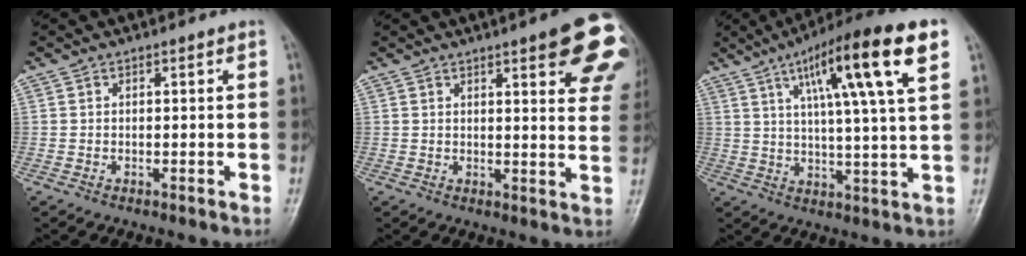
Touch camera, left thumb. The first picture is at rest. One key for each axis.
{"total": 15.3, "fx": 8.1, "fy": 3.8, "fz": 12.4, "tx": -0.127, "ty": -0.028, "tz": 0.087}
{"total": 18.1, "fx": 7.8, "fy": 2.4, "fz": 16.2, "tx": -0.249, "ty": -0.006, "tz": 0.117}